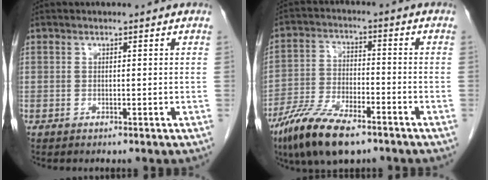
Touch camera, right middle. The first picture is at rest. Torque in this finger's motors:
{"motor_torque": [1.17, -0.97, 0.36, 0.14]}